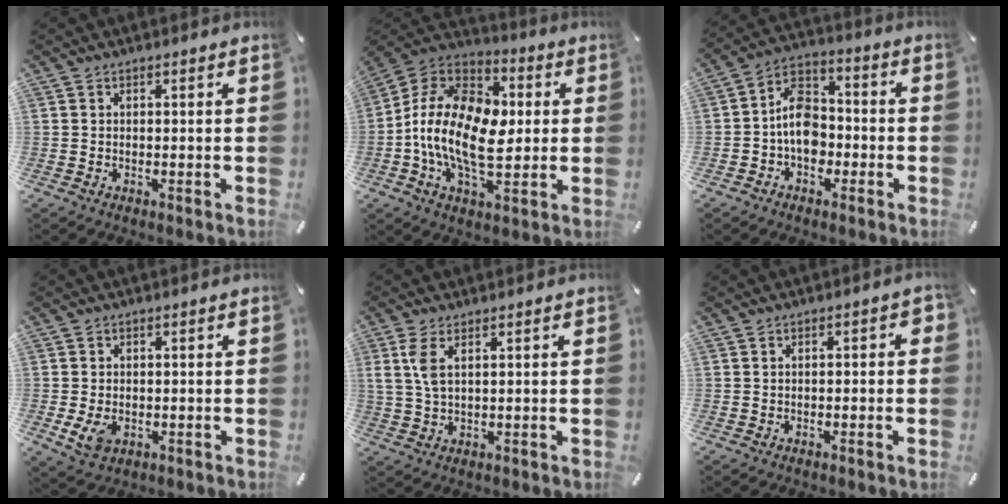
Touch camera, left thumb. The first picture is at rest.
{"total": 18.4, "force": [-2.3, 11.6, 14.1], "torque": [-0.307, 0.005, -0.044]}
{"total": 9.6, "force": [-2.2, 7.3, 5.8], "torque": [-0.107, 0.026, -0.037]}
{"total": 4.0, "force": [-1.0, 2.9, 2.6], "torque": [-0.056, -0.004, -0.022]}
{"total": 4.8, "force": [1.7, 1.5, 4.2], "torque": [-0.104, -0.006, 0.026]}
{"total": 2.0, "force": [-1.0, 1.0, 1.4], "torque": [-0.025, 0.006, -0.019]}